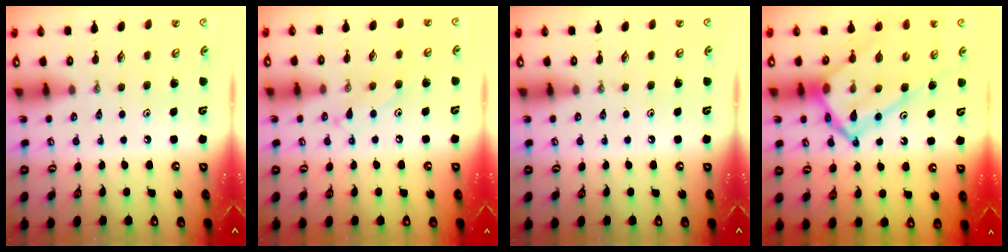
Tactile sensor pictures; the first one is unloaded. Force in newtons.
{"total": 8.3, "press": 8.3, "slide": 0.6}
{"total": 0.0}
{"total": 20.0, "press": 19.9, "slide": 1.7}